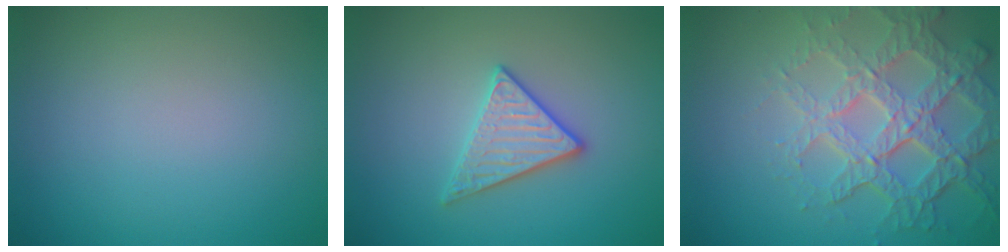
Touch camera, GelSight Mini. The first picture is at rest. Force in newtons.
{"total": 2.9, "press": 2.8, "slide": 0.7}
{"total": 7.3, "press": 5.2, "slide": 5.2}